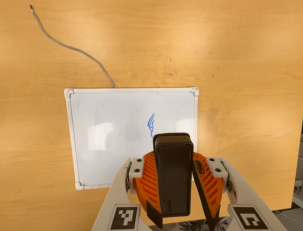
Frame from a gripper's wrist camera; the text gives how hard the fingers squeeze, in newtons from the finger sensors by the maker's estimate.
{"total": 7.3, "left": 8.0, "right": 6.7}